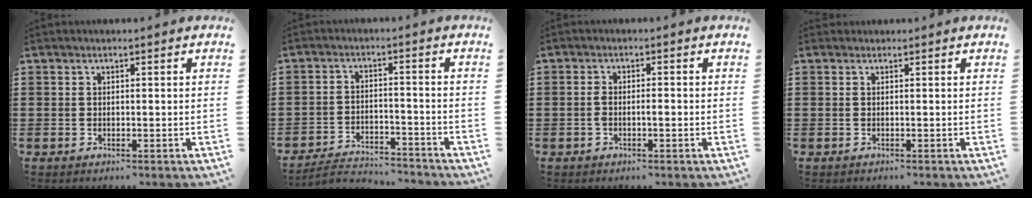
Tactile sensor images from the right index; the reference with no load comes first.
{"total": 3.7, "force": [-3.6, 0.4, 0.8], "torque": [-0.026, 0.003, -0.077]}
{"total": 1.9, "force": [-0.6, 0.4, 1.7], "torque": [-0.032, 0.003, -0.012]}
{"total": 0.0}